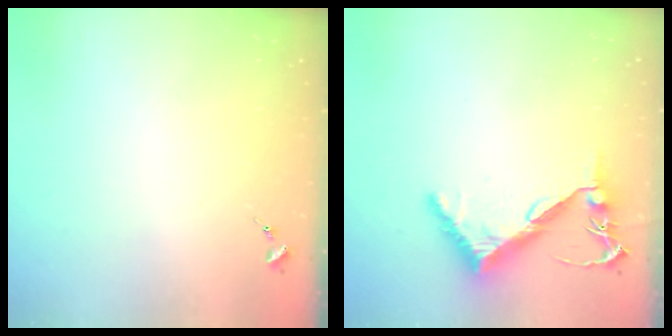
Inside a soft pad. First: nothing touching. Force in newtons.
{"total": 8.3, "press": 8.2, "slide": 1.2}